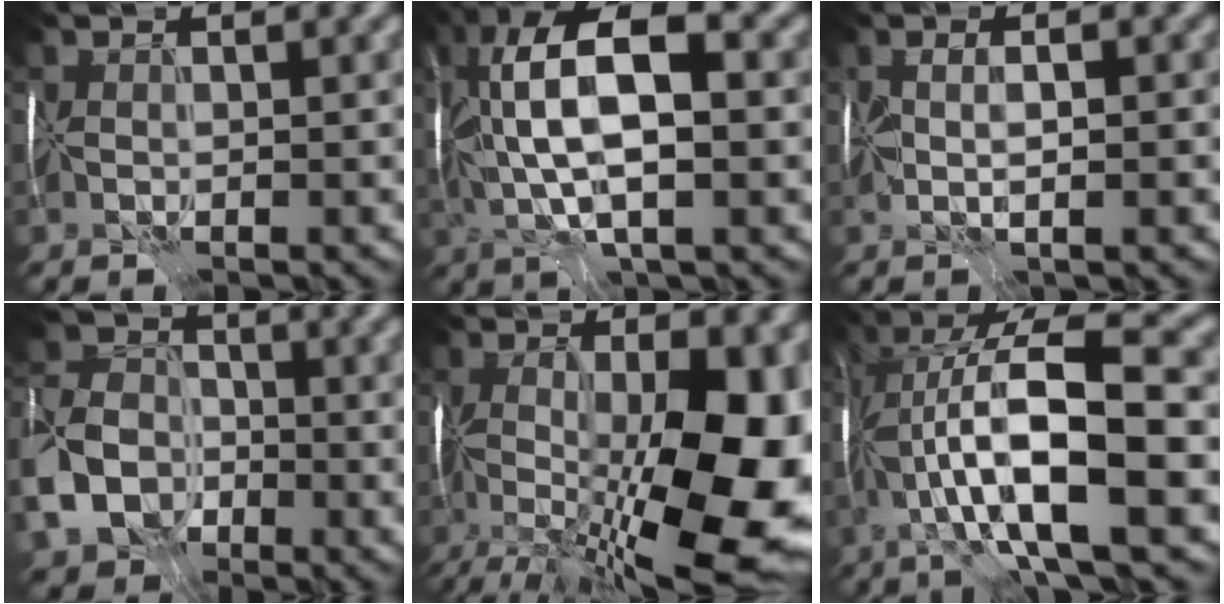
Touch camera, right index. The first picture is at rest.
{"total": 12.6, "force": [1.8, 4.9, 11.5], "torque": [-0.216, 0.019, 0.031]}
{"total": 1.8, "force": [-0.3, 0.1, 1.8], "torque": [-0.038, -0.003, -0.003]}
{"total": 7.8, "force": [-3.1, 6.0, 4.0], "torque": [-0.101, -0.009, -0.071]}
{"total": 17.5, "force": [-3.0, 6.3, 16.0], "torque": [-0.258, -0.032, -0.026]}
{"total": 13.5, "force": [-2.1, 3.5, 12.9], "torque": [-0.250, 0.024, -0.038]}